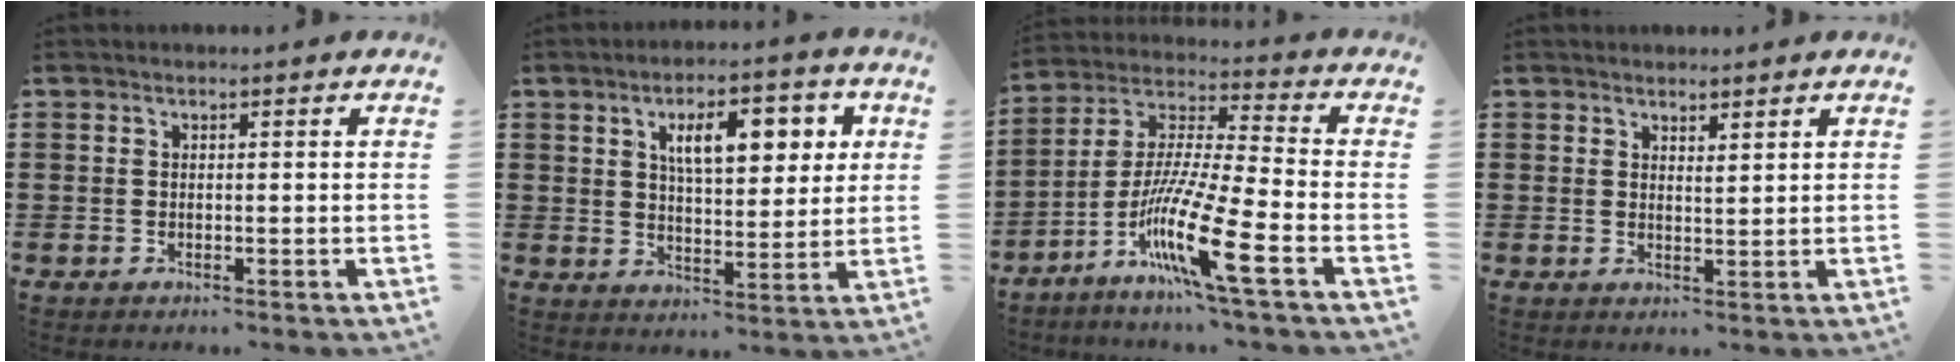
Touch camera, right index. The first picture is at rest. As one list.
[{"total": 9.2, "force": [3.7, 3.6, 7.7], "torque": [-0.125, 0.000, 0.056]}, {"total": 13.1, "force": [-6.7, 0.5, 11.2], "torque": [-0.242, -0.022, -0.138]}, {"total": 1.5, "force": [1.5, 0.2, 0.2], "torque": [-0.006, 0.002, 0.028]}]